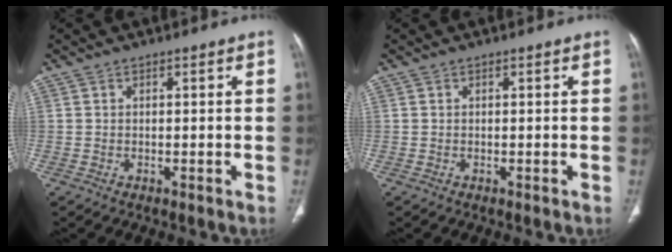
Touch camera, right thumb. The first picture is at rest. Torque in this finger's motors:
{"motor_torque": [0.00, 0.00, -0.02, 0.02, 0.00]}